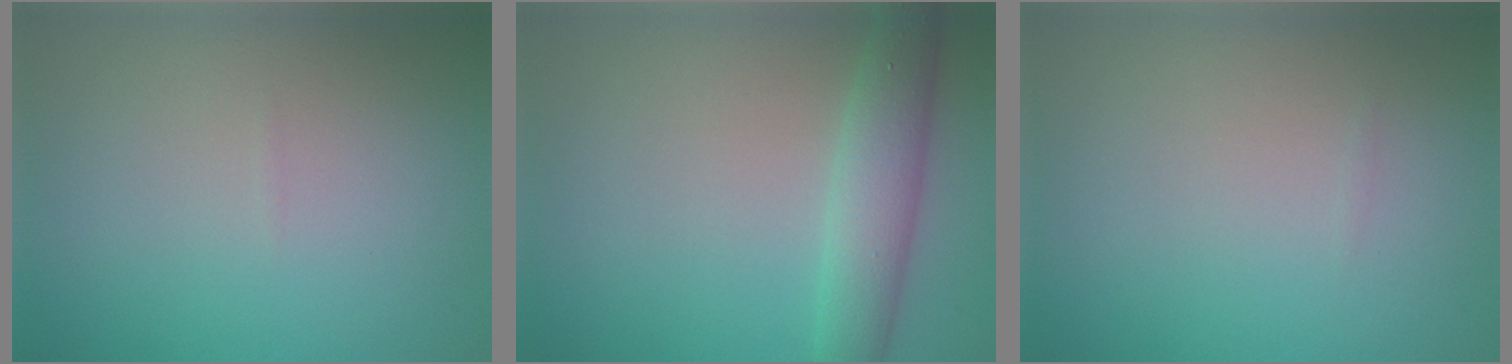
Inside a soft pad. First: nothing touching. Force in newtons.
{"total": 3.9, "press": 3.9, "slide": 0.2}
{"total": 0.0}